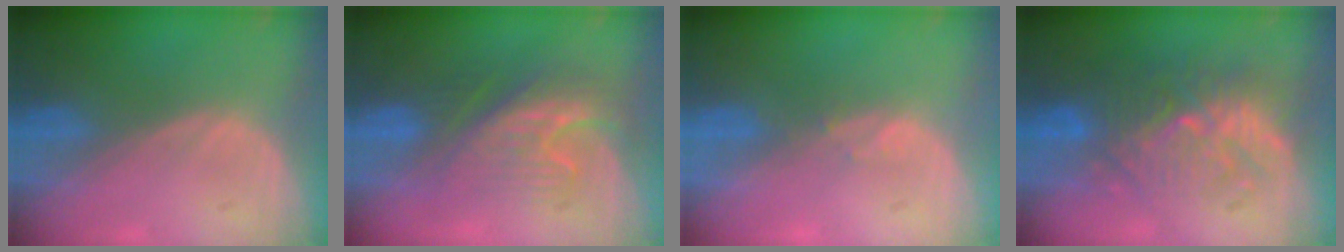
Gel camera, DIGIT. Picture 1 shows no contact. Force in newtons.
{"total": 8.6, "press": 7.5, "slide": 4.3}
{"total": 0.7, "press": 0.7, "slide": 0.2}
{"total": 9.4, "press": 9.0, "slide": 2.7}